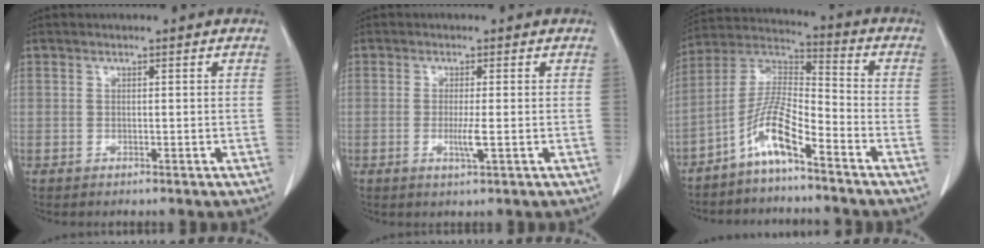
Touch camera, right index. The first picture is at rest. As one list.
[{"total": 3.0, "force": [-0.8, -0.1, 2.9], "torque": [-0.057, -0.007, -0.015]}, {"total": 9.2, "force": [-5.8, 1.2, 7.0], "torque": [-0.155, 0.012, -0.117]}]